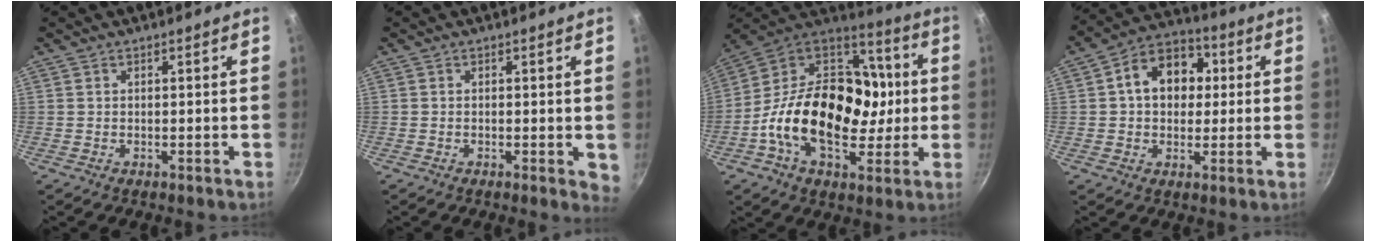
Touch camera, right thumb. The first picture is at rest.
{"total": 2.5, "force": [-0.2, 1.1, 2.2], "torque": [-0.022, -0.007, -0.004]}
{"total": 27.9, "force": [-2.6, 18.6, 20.6], "torque": [-0.316, 0.047, -0.054]}
{"total": 12.4, "force": [2.1, 9.3, 7.8], "torque": [-0.079, 0.020, 0.016]}